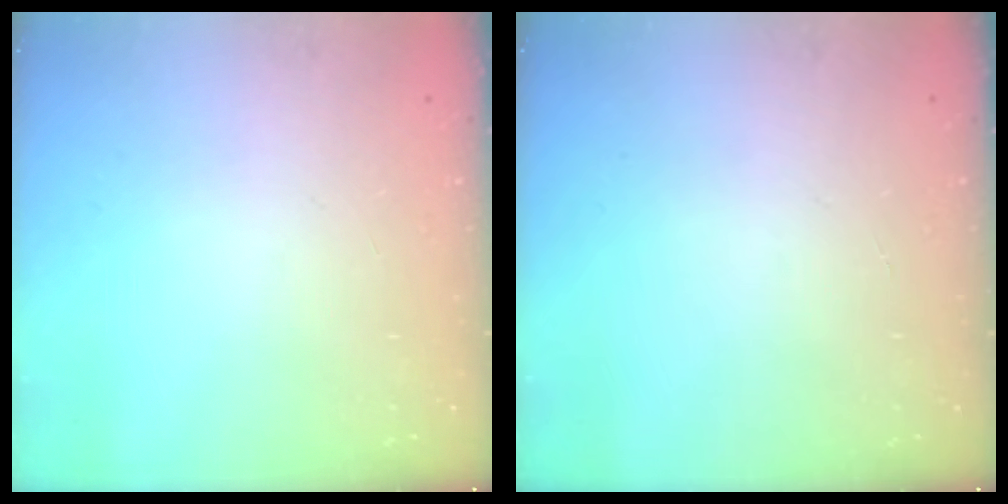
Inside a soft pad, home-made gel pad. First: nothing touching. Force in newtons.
{"total": 0.0}